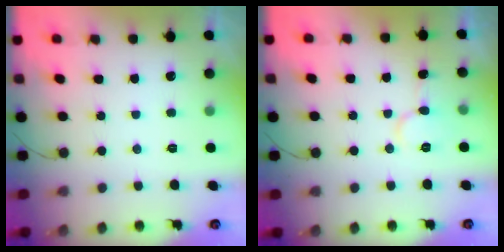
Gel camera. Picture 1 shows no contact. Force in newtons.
{"total": 7.2, "press": 7.2, "slide": 0.7}